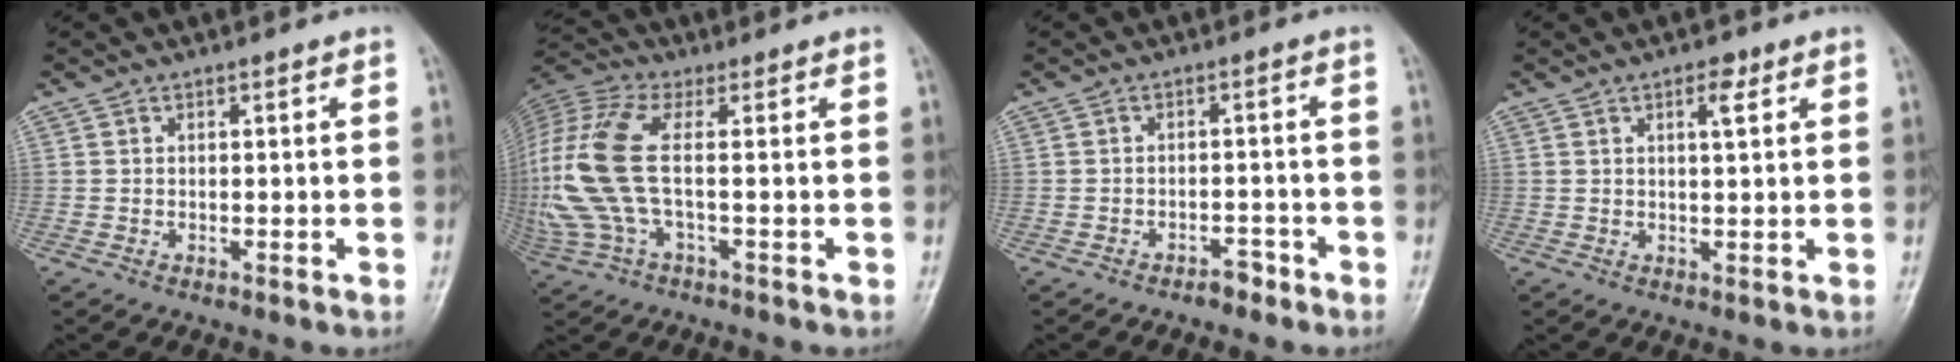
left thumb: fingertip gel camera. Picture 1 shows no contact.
{"total": 15.6, "force": [-0.1, 5.6, 14.6], "torque": [-0.374, 0.017, -0.002]}
{"total": 2.3, "force": [-1.9, 1.0, 0.7], "torque": [-0.009, 0.014, -0.028]}
{"total": 2.9, "force": [1.5, 1.0, 2.3], "torque": [-0.034, -0.006, 0.023]}